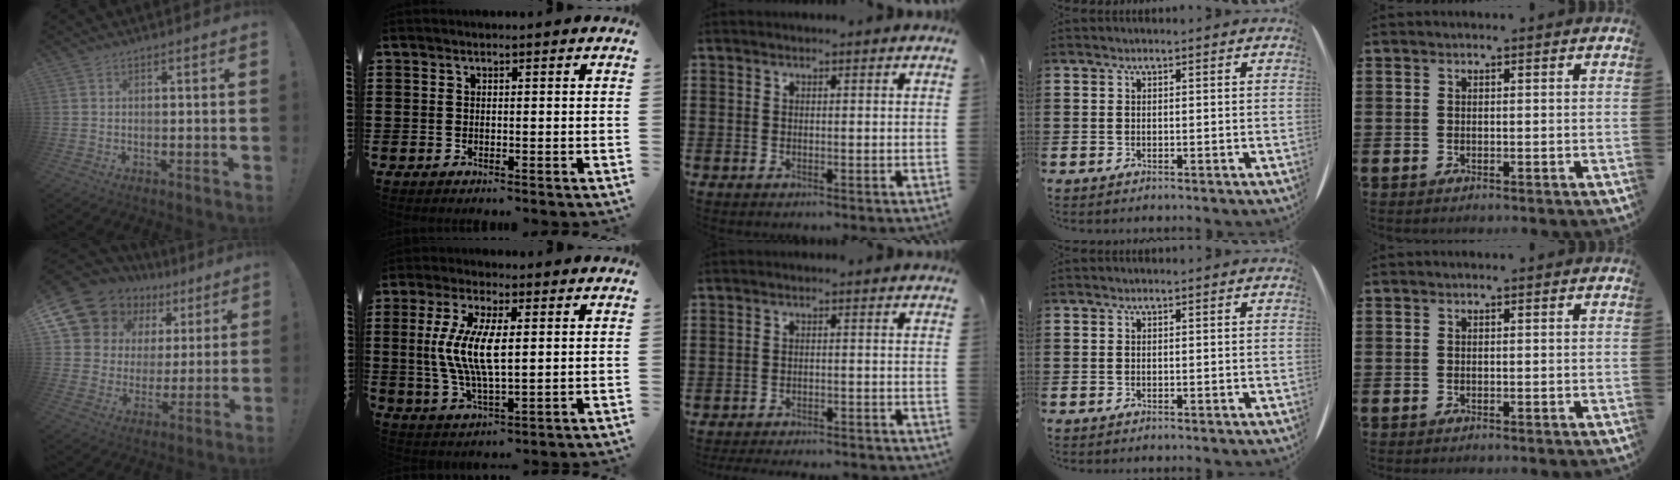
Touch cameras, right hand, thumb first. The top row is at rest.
{"thumb": {"total": 14.1, "force": [8.5, 10.1, 4.9], "torque": [-0.089, -0.052, 0.176]}, "index": {"total": 9.2, "force": [0.9, 3.3, 8.5], "torque": [-0.182, 0.003, 0.011]}, "middle": {"total": 2.8, "force": [-2.7, -0.1, 0.4], "torque": [-0.008, 0.000, -0.057]}}